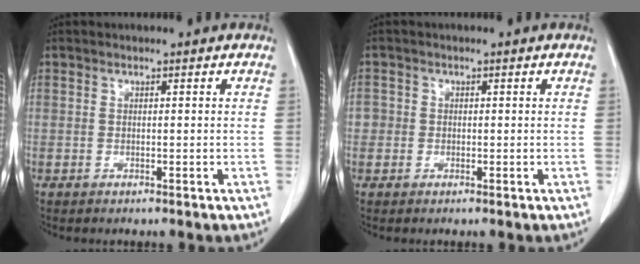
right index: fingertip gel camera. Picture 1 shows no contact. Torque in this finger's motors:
{"motor_torque": [0.03, -0.01, 0.04, 0.01]}